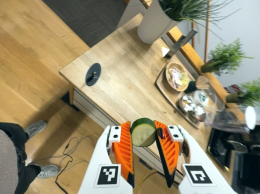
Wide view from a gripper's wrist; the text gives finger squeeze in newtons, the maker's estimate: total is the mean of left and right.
{"total": 8.9, "left": 9.4, "right": 8.4}